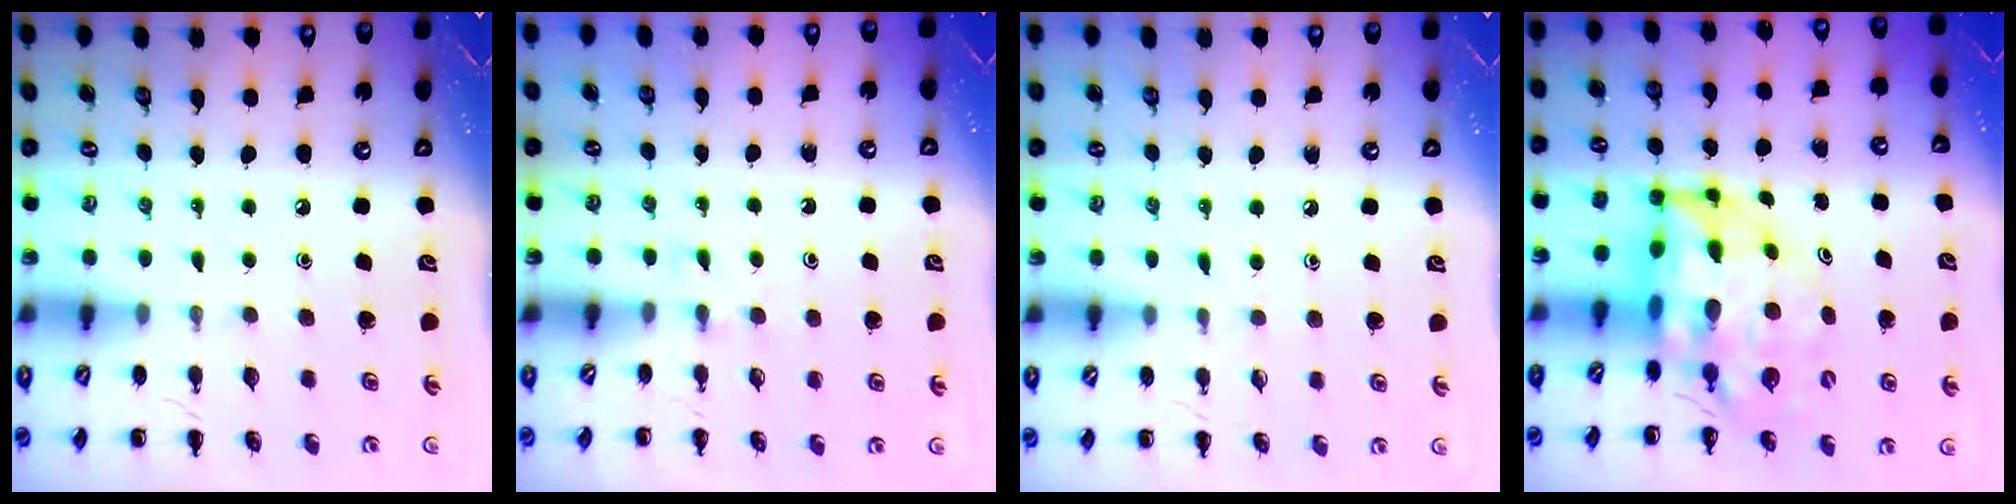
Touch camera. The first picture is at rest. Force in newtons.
{"total": 2.8, "press": 2.5, "slide": 1.1}
{"total": 3.9, "press": 3.6, "slide": 1.5}
{"total": 9.7, "press": 9.2, "slide": 2.9}